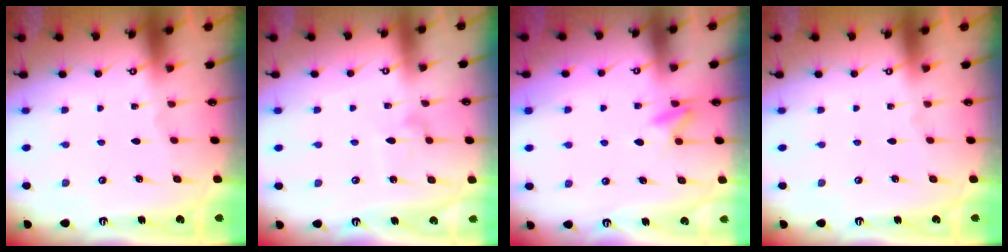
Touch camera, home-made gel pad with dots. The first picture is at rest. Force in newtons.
{"total": 5.8, "press": 5.8, "slide": 0.4}
{"total": 6.7, "press": 6.7, "slide": 0.9}
{"total": 0.0}